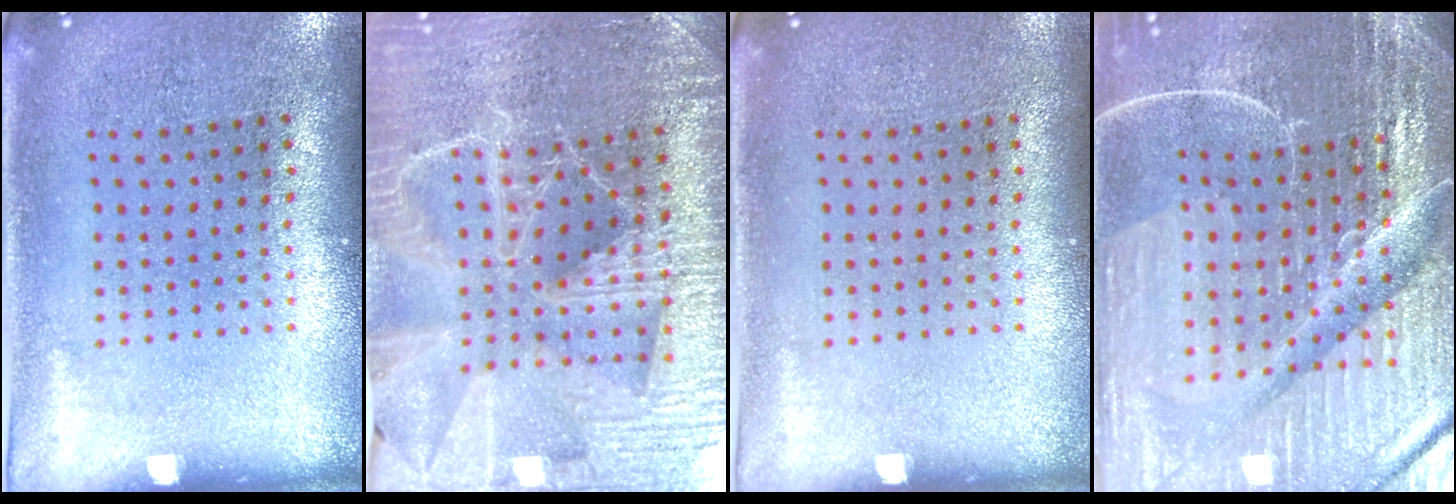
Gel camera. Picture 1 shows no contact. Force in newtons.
{"total": 4.6, "press": 4.4, "slide": 1.5}
{"total": 0.0}
{"total": 7.1, "press": 6.2, "slide": 3.5}